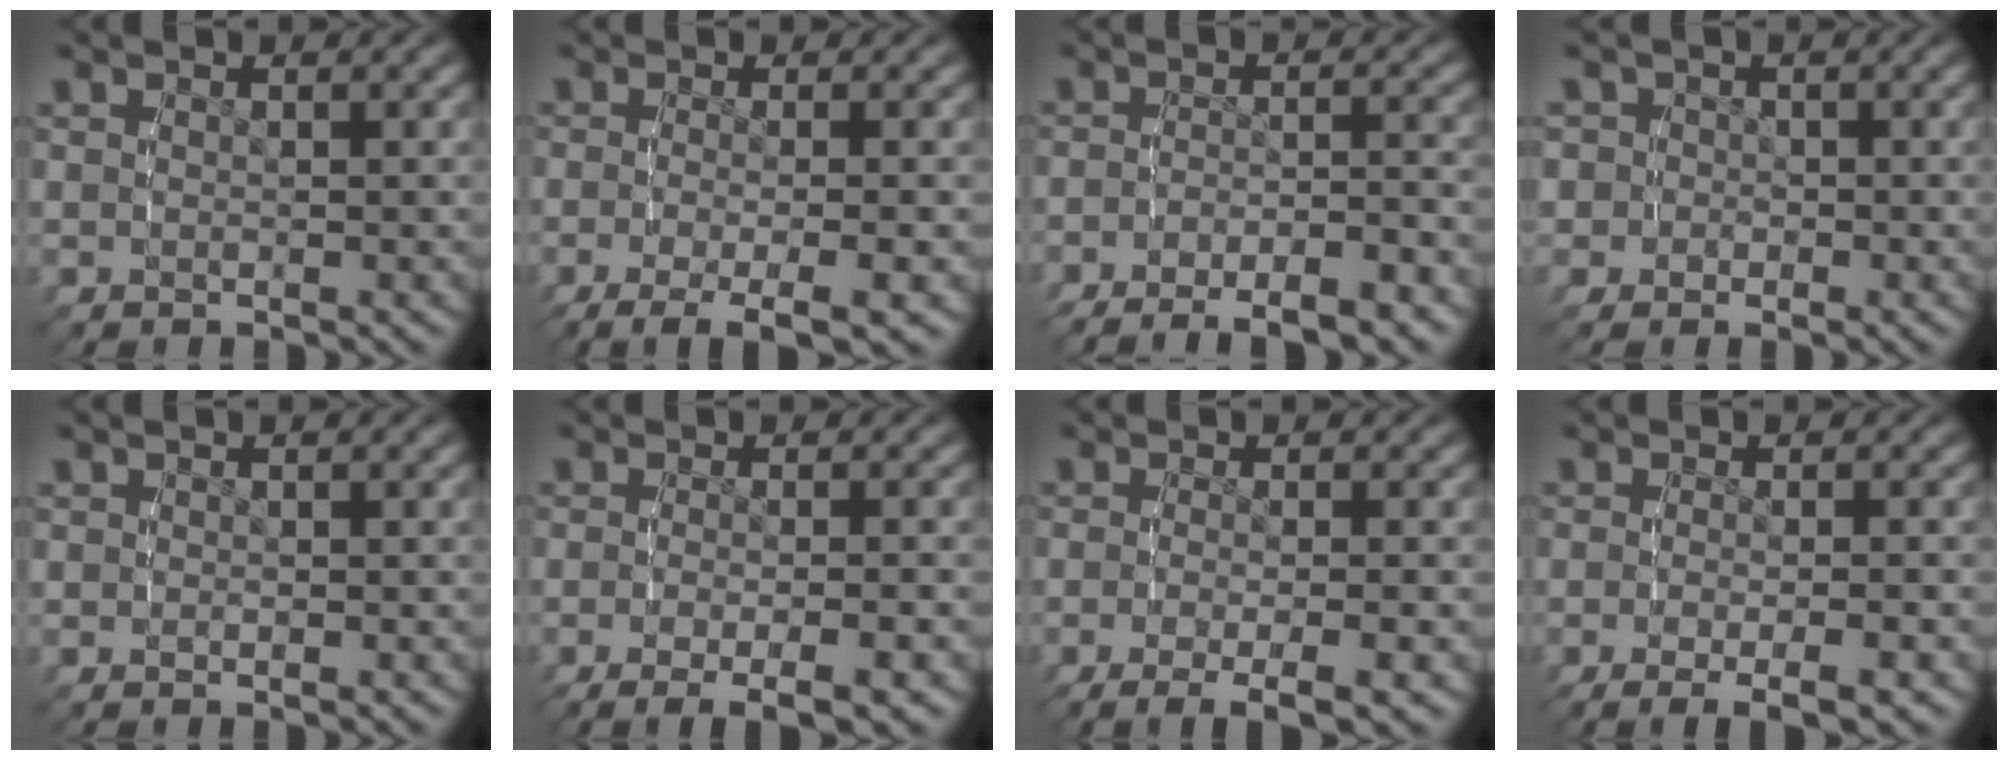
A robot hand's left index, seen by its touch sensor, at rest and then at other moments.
{"total": 6.6, "force": [-4.6, 2.0, 4.3], "torque": [-0.078, -0.029, -0.055]}
{"total": 7.7, "force": [-6.9, 2.3, 2.6], "torque": [-0.030, -0.011, -0.106]}
{"total": 3.8, "force": [-0.4, 3.8, 0.5], "torque": [-0.025, -0.006, -0.017]}
{"total": 0.0}
{"total": 5.8, "force": [-4.2, 1.4, 3.7], "torque": [-0.059, -0.015, -0.055]}
{"total": 5.9, "force": [-4.1, 1.6, 3.9], "torque": [-0.063, -0.019, -0.052]}
{"total": 5.2, "force": [-3.7, 1.1, 3.5], "torque": [-0.055, -0.012, -0.049]}